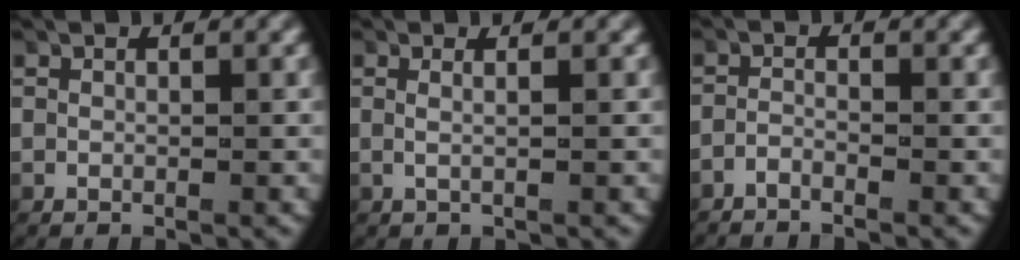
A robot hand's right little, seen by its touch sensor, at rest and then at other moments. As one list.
[{"total": 1.2, "force": [0.1, -0.3, 1.2], "torque": [-0.033, -0.005, 0.005]}, {"total": 2.5, "force": [-2.5, 0.3, 0.4], "torque": [-0.025, -0.014, -0.039]}]